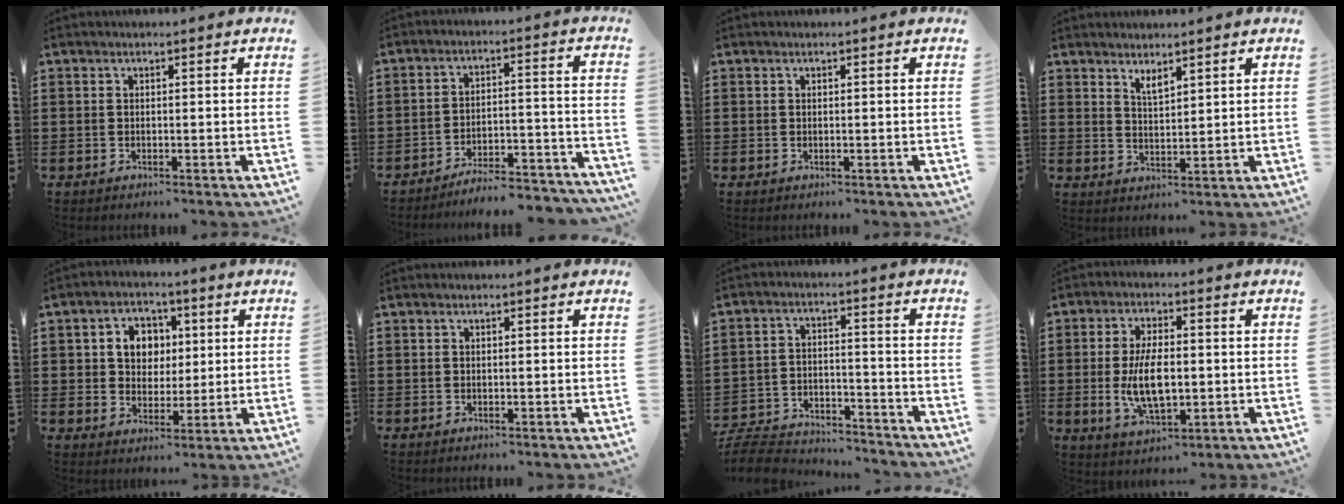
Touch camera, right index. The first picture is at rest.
{"total": 5.9, "force": [-5.8, 0.1, 1.4], "torque": [-0.021, 0.003, -0.114]}
{"total": 0.0}
{"total": 2.6, "force": [2.3, 0.6, 0.9], "torque": [-0.020, 0.001, 0.042]}
{"total": 6.1, "force": [1.3, 5.3, 2.8], "torque": [-0.070, 0.016, 0.018]}
{"total": 0.0}
{"total": 7.2, "force": [-7.0, 1.2, 1.4], "torque": [-0.042, 0.009, -0.141]}
{"total": 8.5, "force": [-0.7, 3.9, 7.6], "torque": [-0.159, -0.008, -0.020]}